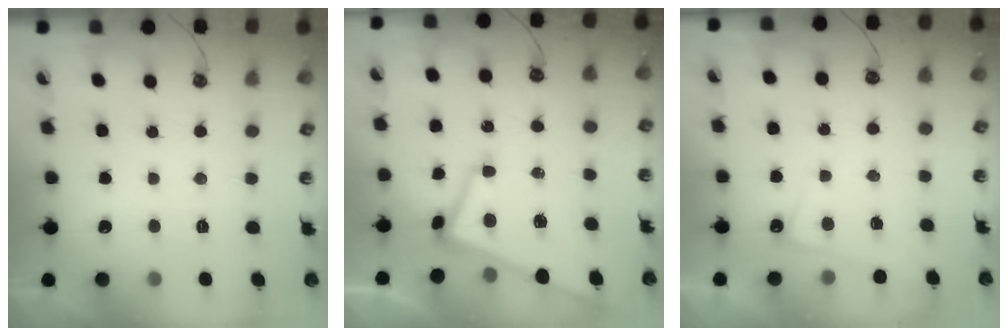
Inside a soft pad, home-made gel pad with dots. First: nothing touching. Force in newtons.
{"total": 1.0, "press": 0.2, "slide": 1.0}
{"total": 0.8, "press": 0.8, "slide": 0.2}